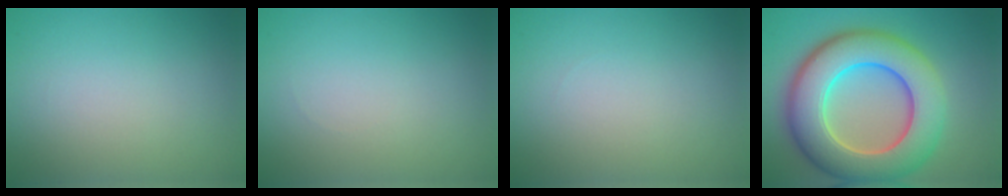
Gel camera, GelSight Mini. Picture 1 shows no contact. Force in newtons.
{"total": 0.0}
{"total": 0.0}
{"total": 11.7, "press": 11.7, "slide": 0.9}